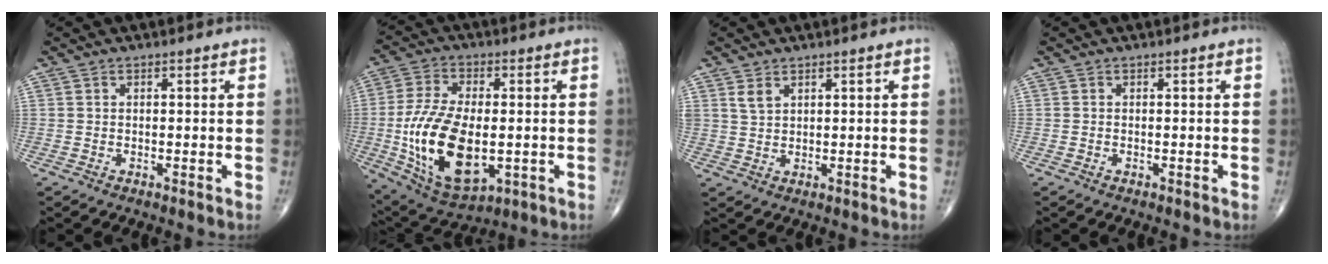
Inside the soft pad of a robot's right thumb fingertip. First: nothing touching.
{"total": 19.3, "force": [-2.7, 9.9, 16.3], "torque": [-0.312, -0.008, -0.030]}
{"total": 2.6, "force": [1.7, 1.4, 1.4], "torque": [-0.024, -0.006, 0.042]}
{"total": 0.0}